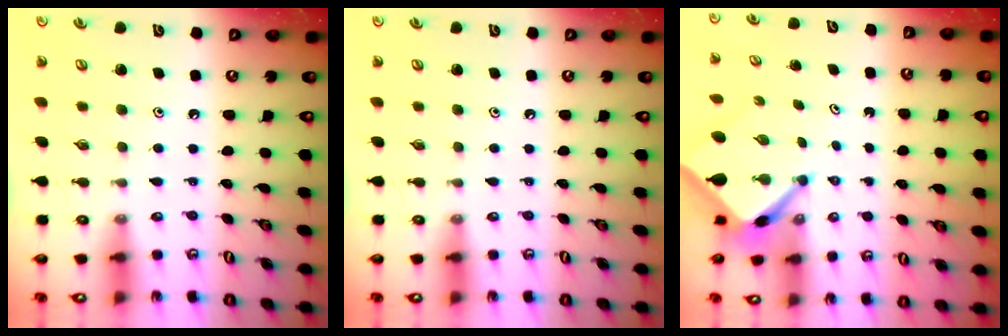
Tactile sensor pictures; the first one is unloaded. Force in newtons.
{"total": 0.0}
{"total": 4.0, "press": 4.0, "slide": 0.2}